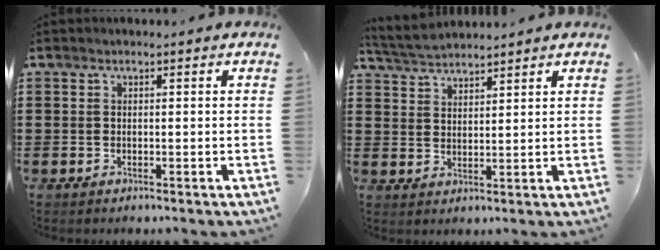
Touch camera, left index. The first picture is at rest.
{"total": 3.6, "force": [3.6, 0.5, 0.6], "torque": [-0.024, -0.008, 0.066]}